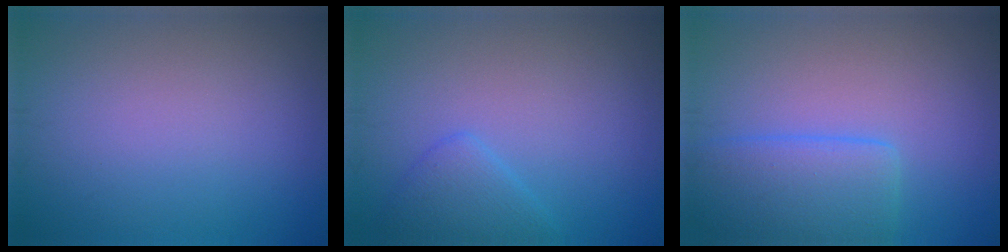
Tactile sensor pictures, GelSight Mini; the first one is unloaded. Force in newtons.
{"total": 2.3, "press": 2.3, "slide": 0.1}
{"total": 4.6, "press": 4.6, "slide": 0.2}